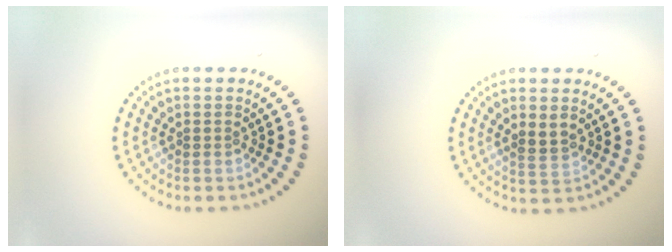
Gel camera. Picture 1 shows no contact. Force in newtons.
{"total": 1.9, "press": 1.8, "slide": 0.6}